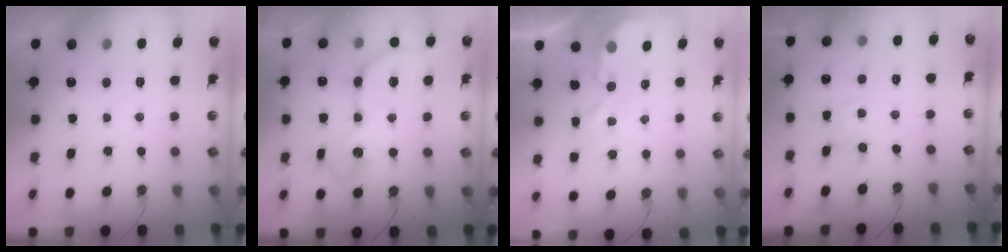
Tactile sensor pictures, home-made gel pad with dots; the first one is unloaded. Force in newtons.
{"total": 12.9, "press": 12.9, "slide": 0.9}
{"total": 2.8, "press": 2.8, "slide": 0.4}
{"total": 2.9, "press": 2.8, "slide": 0.5}